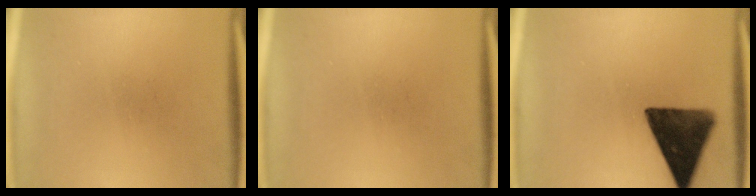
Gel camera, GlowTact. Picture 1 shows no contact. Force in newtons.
{"total": 0.0}
{"total": 13.0}